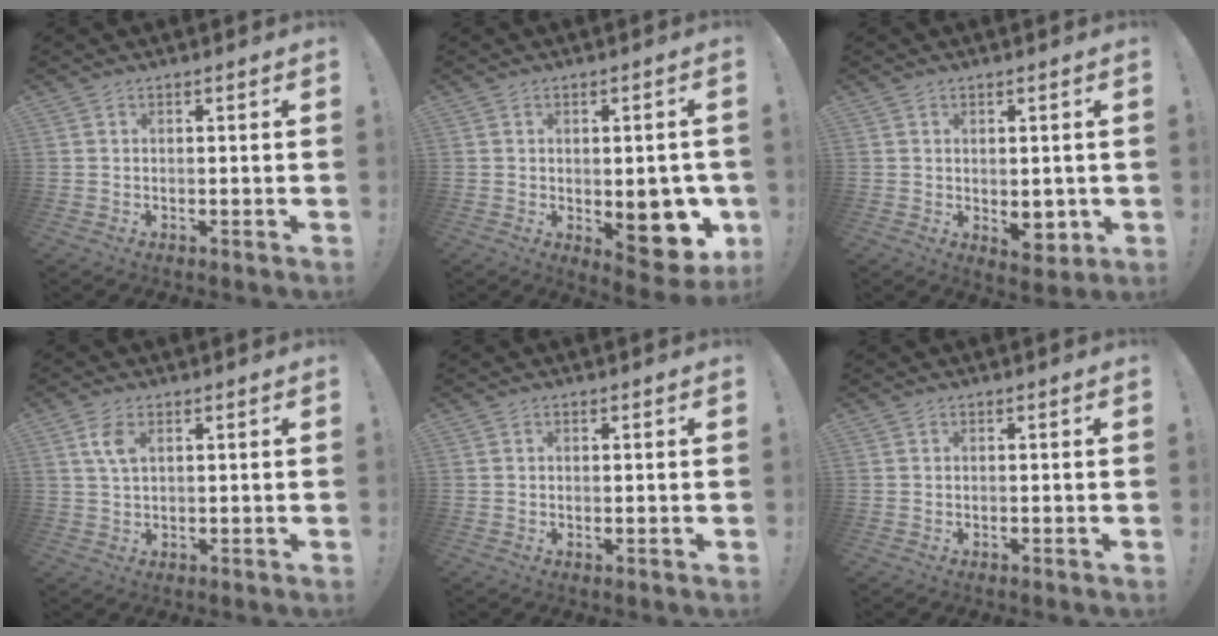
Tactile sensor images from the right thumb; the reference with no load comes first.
{"total": 13.6, "force": [-3.3, 7.1, 11.2], "torque": [-0.099, 0.008, -0.037]}
{"total": 6.3, "force": [-0.7, 4.1, 4.7], "torque": [-0.041, 0.001, -0.005]}
{"total": 5.0, "force": [1.9, 2.4, 3.9], "torque": [-0.079, -0.004, 0.033]}
{"total": 0.0}
{"total": 0.0}